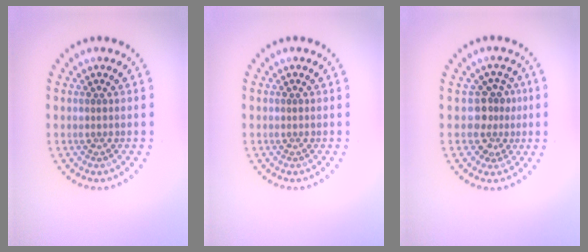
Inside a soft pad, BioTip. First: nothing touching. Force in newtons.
{"total": 0.0}
{"total": 2.7, "press": 2.1, "slide": 1.6}